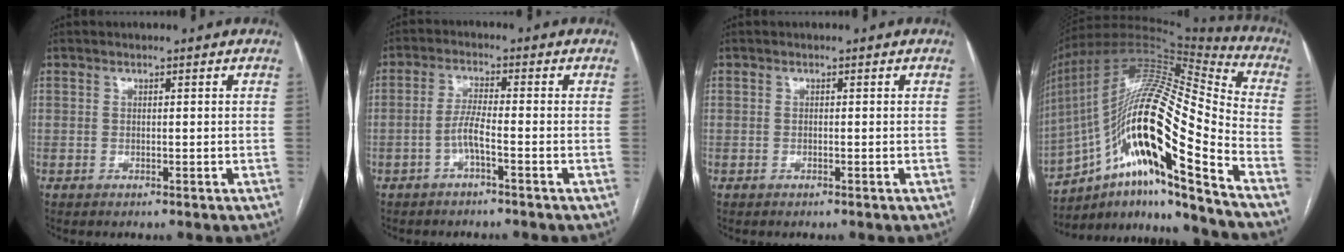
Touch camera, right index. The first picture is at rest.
{"total": 3.3, "force": [-1.5, 0.0, 3.0], "torque": [-0.060, 0.007, -0.033]}
{"total": 0.0}
{"total": 25.8, "force": [-12.7, 2.8, 22.3], "torque": [-0.401, 0.003, -0.222]}